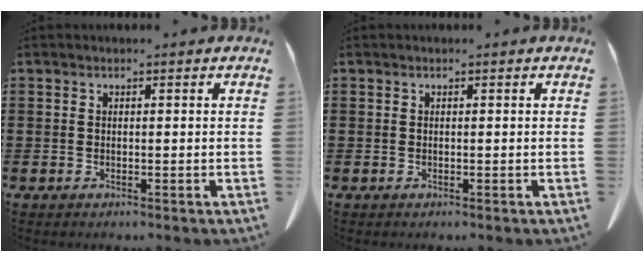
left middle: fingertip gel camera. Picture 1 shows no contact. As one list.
[{"total": 0.0}]